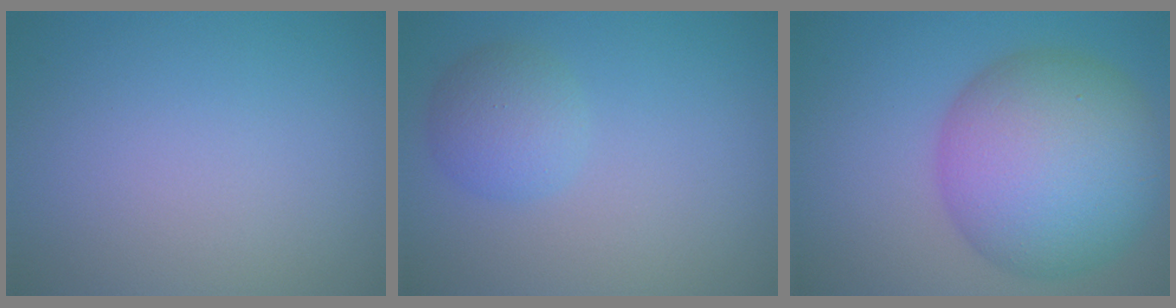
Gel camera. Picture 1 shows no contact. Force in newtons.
{"total": 2.7, "press": 2.7, "slide": 0.2}
{"total": 11.9, "press": 11.9, "slide": 0.3}